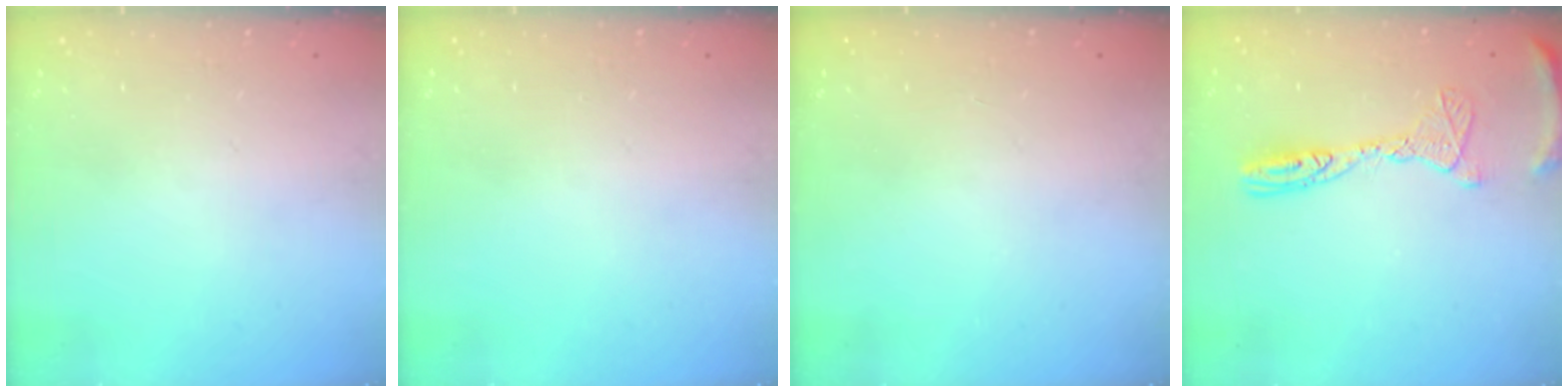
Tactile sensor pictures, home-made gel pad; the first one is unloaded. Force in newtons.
{"total": 0.0}
{"total": 0.0}
{"total": 12.9, "press": 12.8, "slide": 1.2}